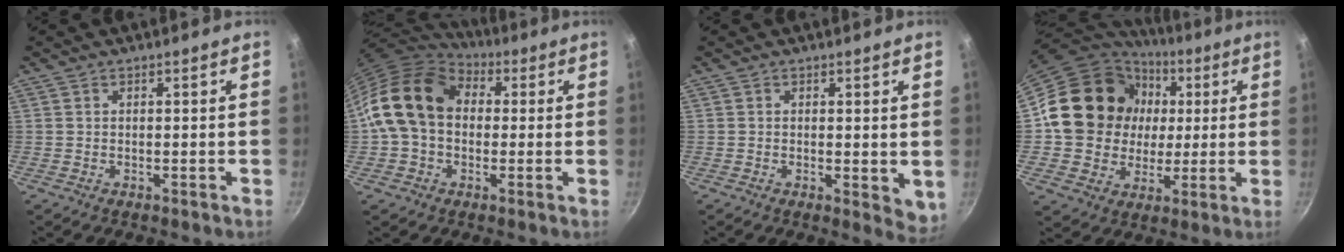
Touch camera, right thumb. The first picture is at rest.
{"total": 16.1, "force": [1.8, 12.1, 10.6], "torque": [-0.167, 0.032, 0.018]}
{"total": 4.6, "force": [0.3, 2.3, 3.9], "torque": [-0.048, -0.011, 0.005]}
{"total": 20.2, "force": [3.3, 18.0, 8.7], "torque": [-0.141, 0.019, 0.063]}